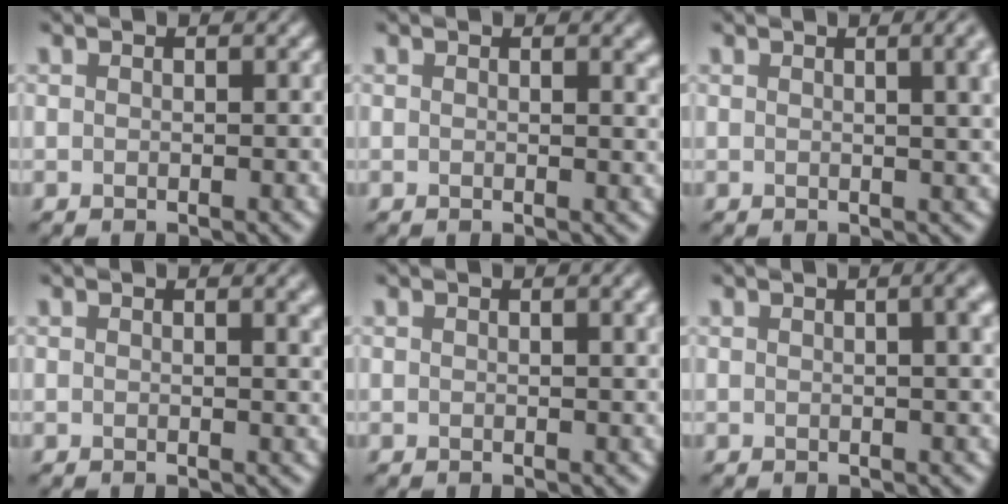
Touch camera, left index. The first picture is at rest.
{"total": 1.5, "force": [0.8, 0.5, 1.1], "torque": [-0.005, 0.002, 0.009]}
{"total": 5.7, "force": [1.7, 2.5, 4.9], "torque": [-0.023, 0.018, 0.013]}
{"total": 1.8, "force": [0.9, 0.6, 1.5], "torque": [-0.007, 0.004, 0.009]}
{"total": 1.8, "force": [0.7, 0.5, 1.5], "torque": [-0.014, 0.005, 0.008]}
{"total": 4.3, "force": [1.3, 1.8, 3.7], "torque": [-0.019, 0.020, 0.001]}